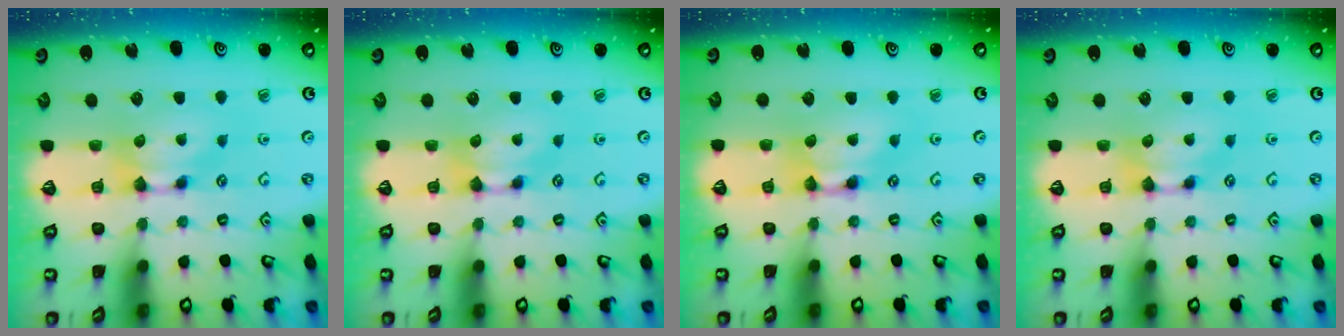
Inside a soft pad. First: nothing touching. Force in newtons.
{"total": 0.0}
{"total": 2.1, "press": 2.1, "slide": 0.0}
{"total": 0.0}